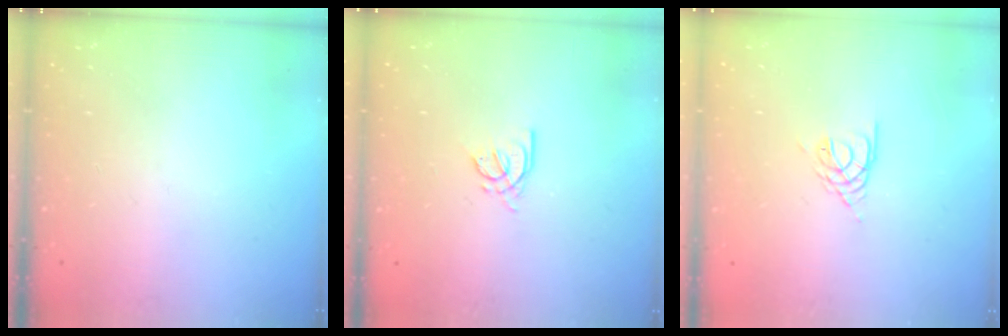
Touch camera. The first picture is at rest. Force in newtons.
{"total": 3.9, "press": 3.9, "slide": 0.7}
{"total": 3.4, "press": 3.4, "slide": 0.6}